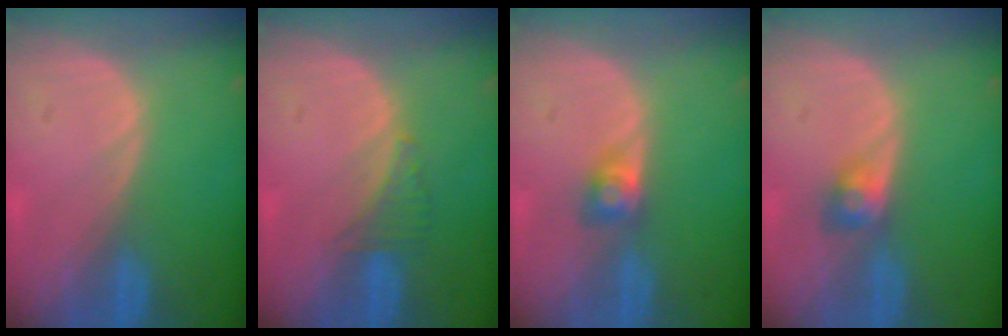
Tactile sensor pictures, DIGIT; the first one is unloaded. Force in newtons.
{"total": 2.3, "press": 2.2, "slide": 0.7}
{"total": 2.7, "press": 2.5, "slide": 1.0}
{"total": 3.0, "press": 2.6, "slide": 1.5}